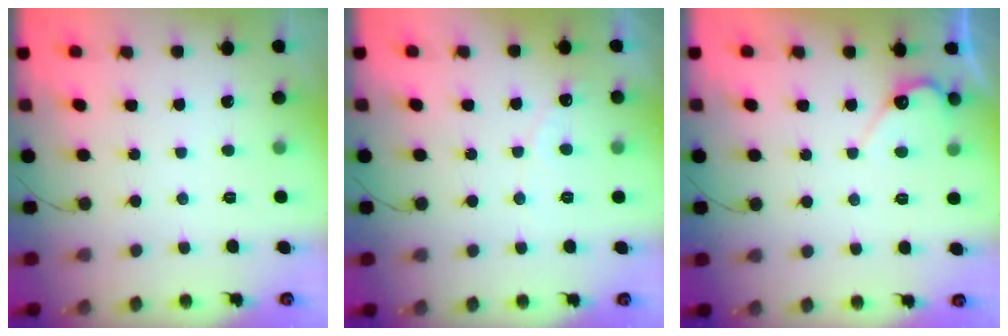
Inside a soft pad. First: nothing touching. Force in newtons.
{"total": 2.7, "press": 2.7, "slide": 0.1}
{"total": 6.7, "press": 6.7, "slide": 0.5}